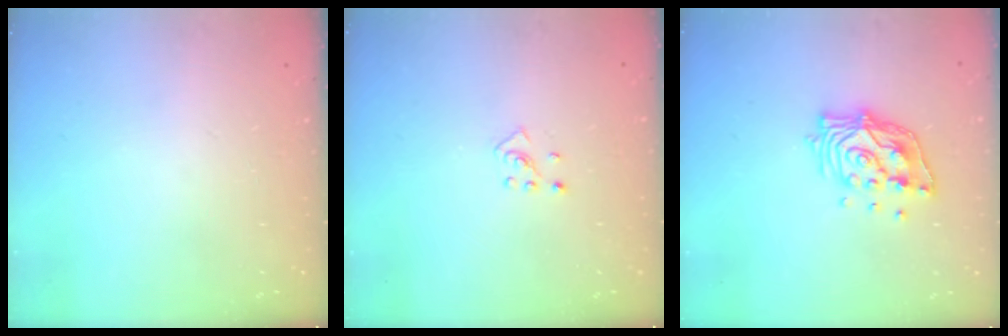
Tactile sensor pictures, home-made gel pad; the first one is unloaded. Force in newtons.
{"total": 2.7, "press": 2.6, "slide": 0.9}
{"total": 12.4, "press": 12.4, "slide": 1.2}